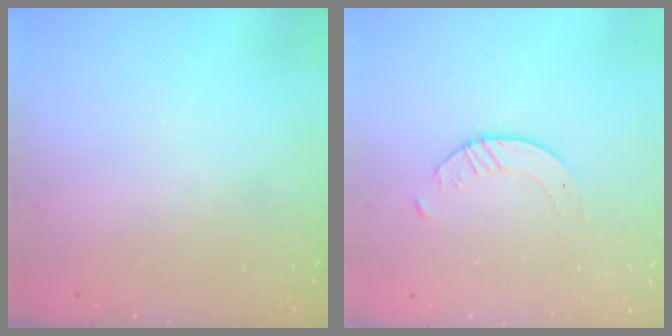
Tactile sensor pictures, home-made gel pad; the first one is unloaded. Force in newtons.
{"total": 2.1, "press": 2.0, "slide": 0.3}